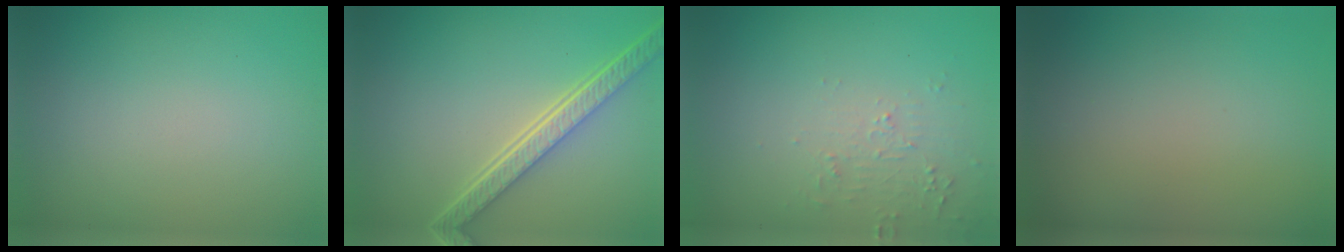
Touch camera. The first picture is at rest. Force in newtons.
{"total": 5.5, "press": 4.0, "slide": 3.8}
{"total": 2.1, "press": 2.0, "slide": 0.5}
{"total": 0.0}